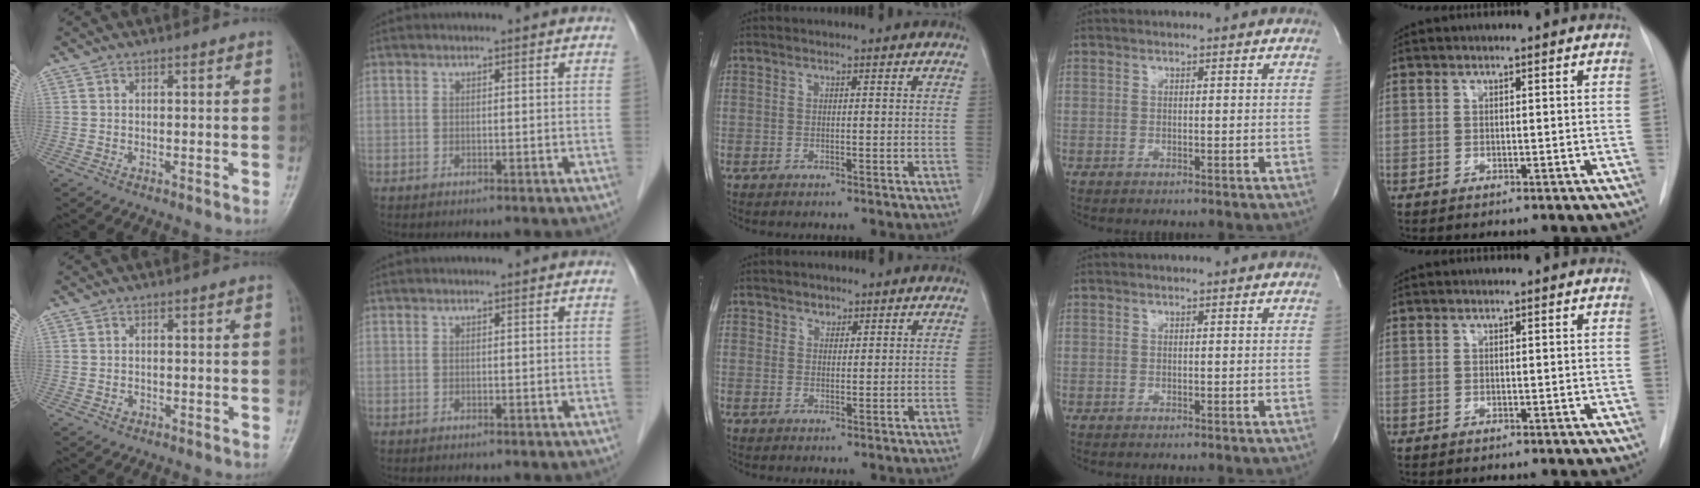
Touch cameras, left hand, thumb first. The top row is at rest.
{"thumb": {"total": 0.9, "force": [-0.3, 0.8, 0.3], "torque": [-0.002, 0.002, -0.004]}, "index": {"total": 0.7, "force": [-0.7, -0.1, -0.1], "torque": [0.003, -0.007, -0.013]}, "middle": {"total": 1.5, "force": [1.0, 1.1, 0.2], "torque": [0.001, -0.003, 0.015]}}